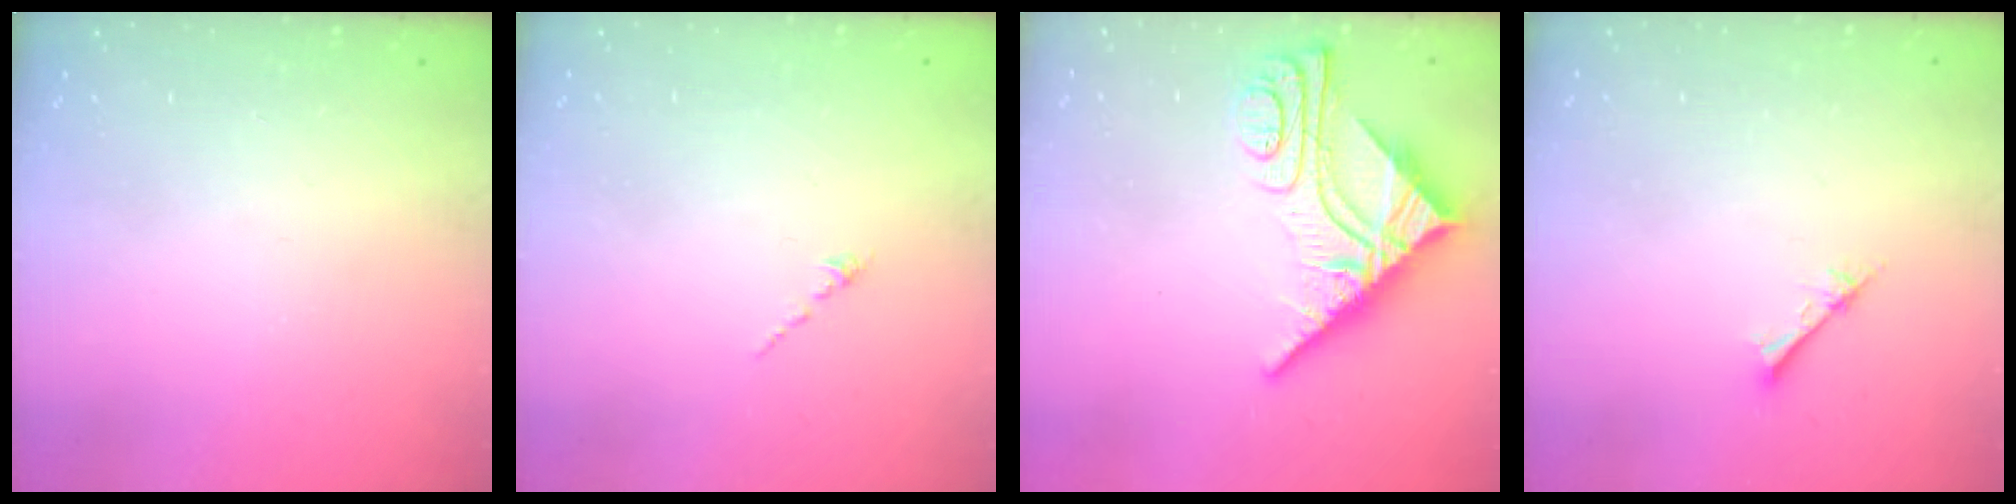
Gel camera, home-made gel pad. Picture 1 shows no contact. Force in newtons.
{"total": 0.0}
{"total": 11.8, "press": 11.7, "slide": 1.2}
{"total": 2.3, "press": 2.3, "slide": 0.3}